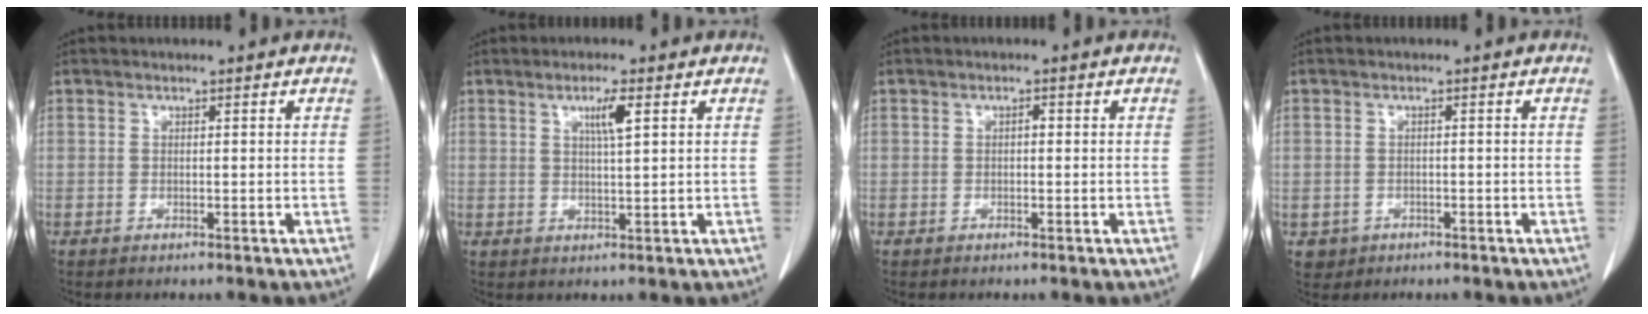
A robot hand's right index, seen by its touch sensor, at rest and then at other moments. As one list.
[{"total": 3.5, "force": [1.5, 0.0, 3.2], "torque": [-0.055, -0.002, 0.025]}, {"total": 0.7, "force": [0.0, 0.3, 0.6], "torque": [-0.008, 0.003, -0.002]}, {"total": 2.3, "force": [-1.0, 2.1, 0.2], "torque": [0.000, 0.007, -0.011]}]